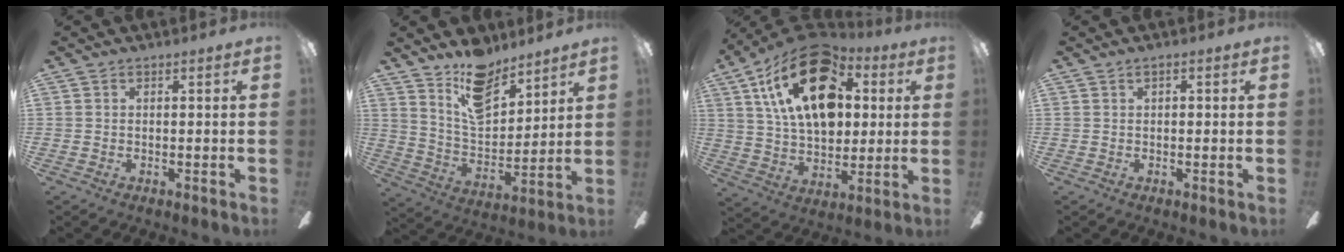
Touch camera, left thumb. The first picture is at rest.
{"total": 13.8, "force": [10.7, 6.2, 6.2], "torque": [-0.108, -0.064, 0.198]}
{"total": 24.3, "force": [9.4, 14.6, 17.0], "torque": [-0.288, -0.027, 0.162]}
{"total": 1.2, "force": [0.6, 0.6, 0.8], "torque": [-0.009, 0.000, 0.008]}